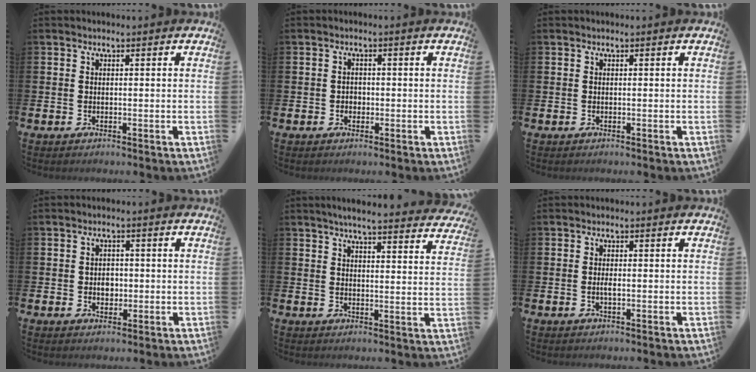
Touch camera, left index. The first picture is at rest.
{"total": 1.2, "force": [-0.3, 1.2, 0.4], "torque": [-0.002, 0.004, -0.009]}
{"total": 0.0}
{"total": 2.2, "force": [-0.1, 1.8, 1.2], "torque": [-0.009, 0.002, -0.009]}
{"total": 4.9, "force": [4.7, -0.1, 1.4], "torque": [-0.031, -0.032, 0.078]}
{"total": 1.1, "force": [-0.1, 0.3, 1.0], "torque": [-0.027, 0.005, -0.002]}